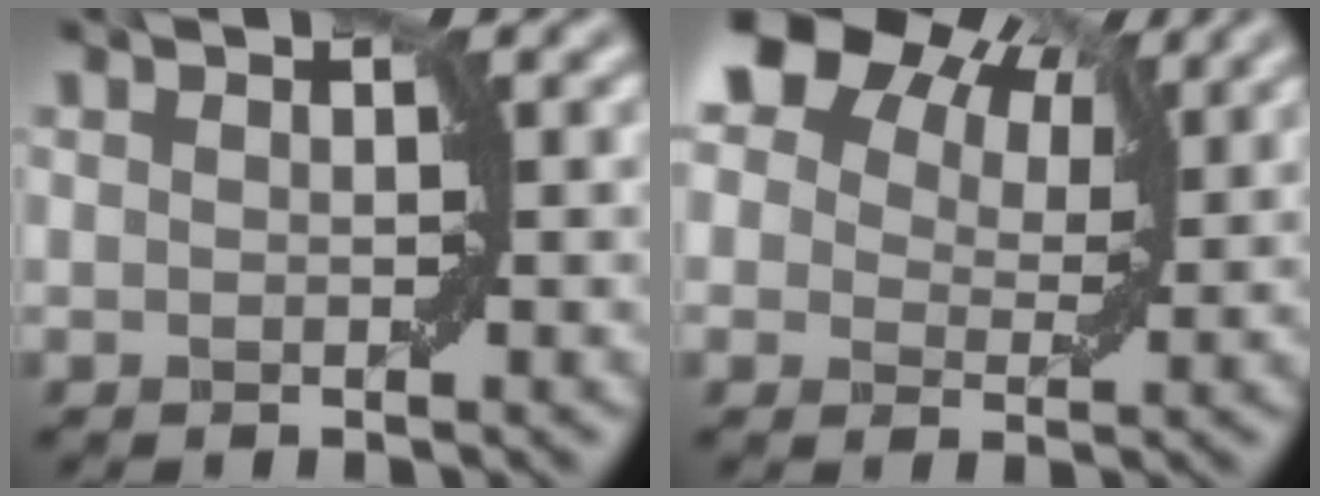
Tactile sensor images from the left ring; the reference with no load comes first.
{"total": 11.1, "force": [6.4, 6.4, 6.6], "torque": [-0.112, 0.027, 0.093]}